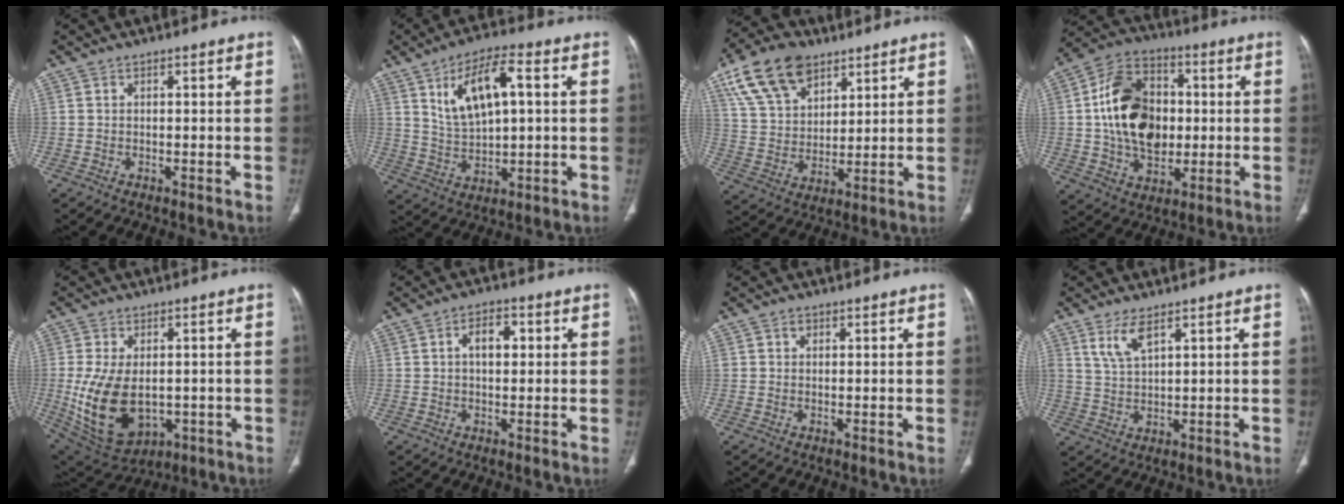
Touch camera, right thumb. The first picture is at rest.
{"total": 11.9, "force": [3.7, 5.0, 10.1], "torque": [-0.172, 0.001, 0.072]}
{"total": 15.8, "force": [9.2, 9.3, 8.8], "torque": [-0.143, -0.018, 0.175]}
{"total": 18.6, "force": [0.9, 13.1, 13.1], "torque": [-0.200, 0.015, 0.018]}
{"total": 15.4, "force": [-1.8, 9.6, 11.9], "torque": [-0.219, -0.011, 0.000]}
{"total": 5.0, "force": [1.0, 2.9, 3.9], "torque": [-0.056, 0.010, 0.013]}
{"total": 1.4, "force": [0.7, 1.0, 0.6], "torque": [-0.002, -0.001, 0.011]}
{"total": 5.1, "force": [3.1, 1.8, 3.7], "torque": [-0.077, -0.014, 0.072]}